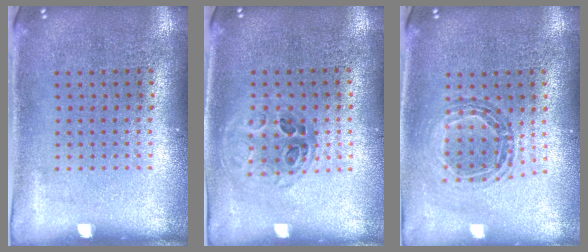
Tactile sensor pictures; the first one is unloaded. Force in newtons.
{"total": 1.0, "press": 1.0, "slide": 0.4}
{"total": 0.9, "press": 0.9, "slide": 0.2}